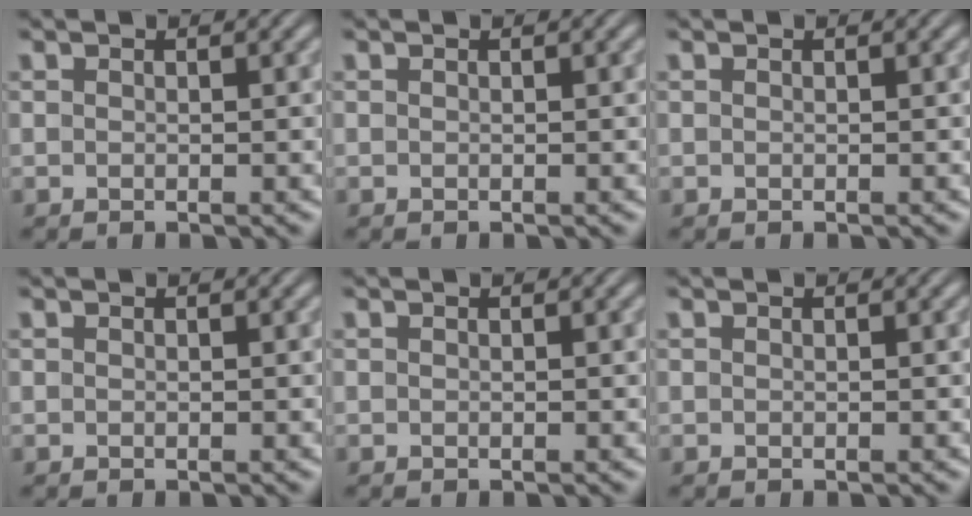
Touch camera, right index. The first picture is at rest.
{"total": 0.0}
{"total": 0.0}
{"total": 0.0}
{"total": 0.0}
{"total": 0.0}